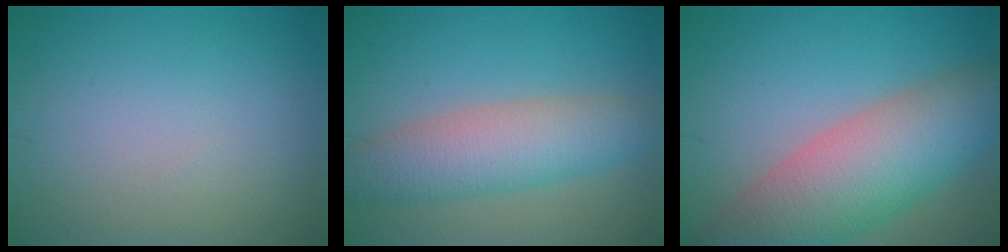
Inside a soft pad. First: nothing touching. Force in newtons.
{"total": 6.1, "press": 6.1, "slide": 0.3}
{"total": 9.9, "press": 9.9, "slide": 0.4}